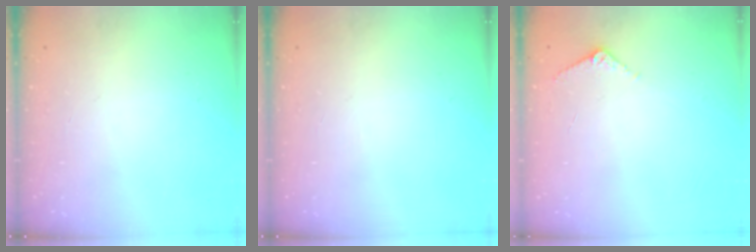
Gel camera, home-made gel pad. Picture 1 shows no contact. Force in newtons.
{"total": 0.0}
{"total": 3.7, "press": 3.7, "slide": 0.4}